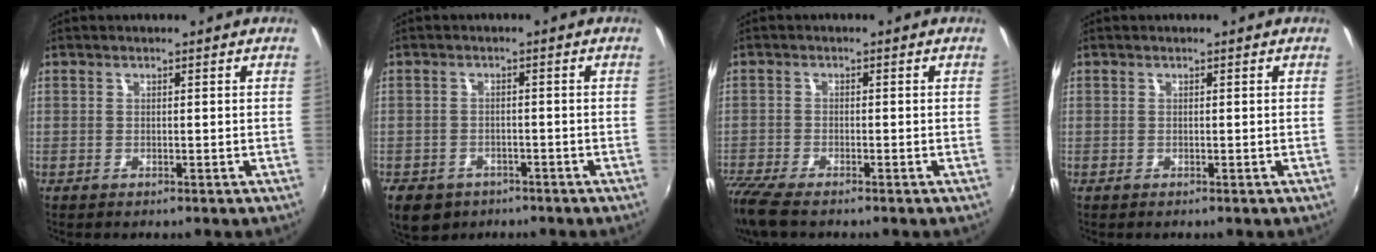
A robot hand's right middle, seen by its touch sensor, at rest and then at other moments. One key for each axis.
{"total": 7.5, "fx": -4.5, "fy": 5.2, "fz": 3.0, "tx": -0.075, "ty": -0.013, "tz": -0.066}
{"total": 7.1, "fx": -5.8, "fy": 1.6, "fz": 3.8, "tx": -0.104, "ty": -0.033, "tz": -0.112}
{"total": 0.0}